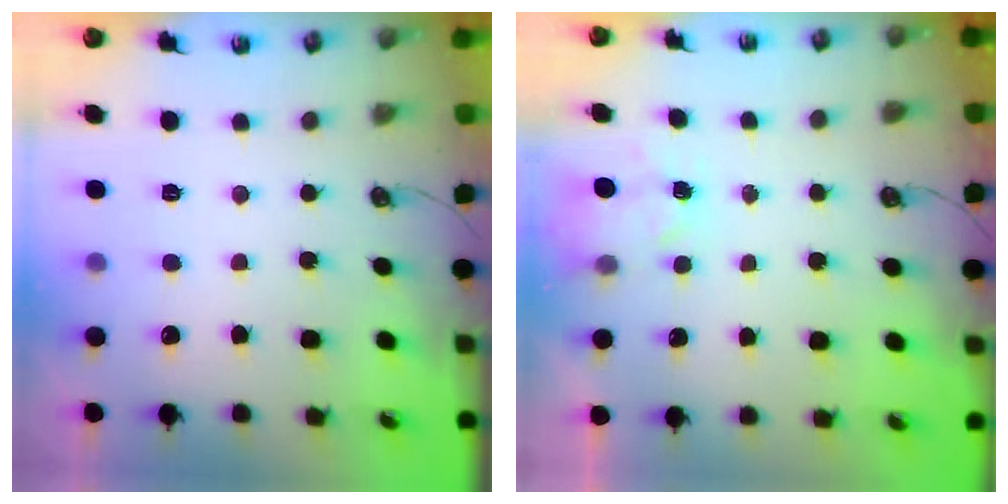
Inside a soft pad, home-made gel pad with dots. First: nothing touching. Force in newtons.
{"total": 2.6, "press": 2.6, "slide": 0.3}